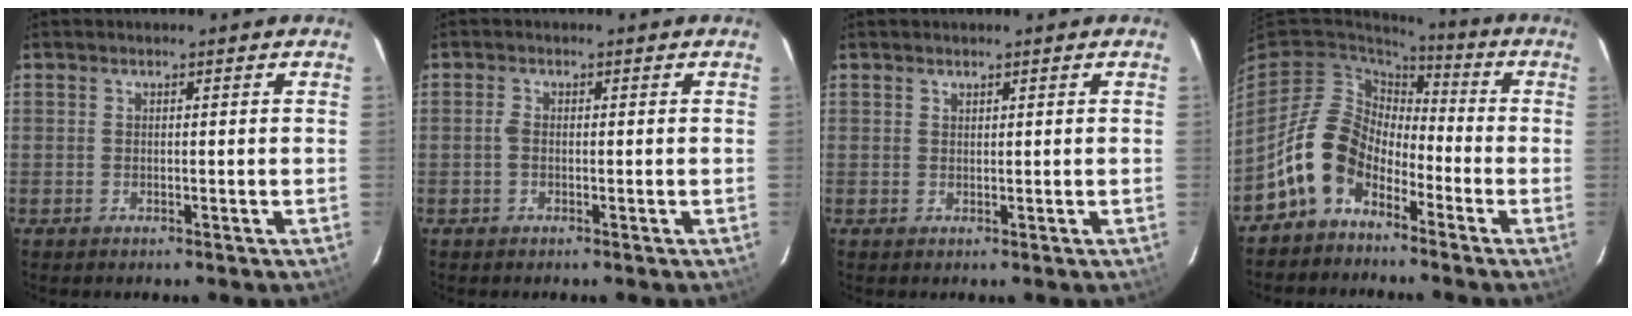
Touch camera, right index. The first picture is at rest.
{"total": 2.0, "force": [-0.5, 0.9, 1.7], "torque": [-0.043, 0.005, -0.011]}
{"total": 0.6, "force": [0.5, 0.2, 0.0], "torque": [0.000, 0.000, 0.010]}
{"total": 11.7, "force": [-6.6, 7.9, 5.6], "torque": [-0.117, 0.026, -0.127]}